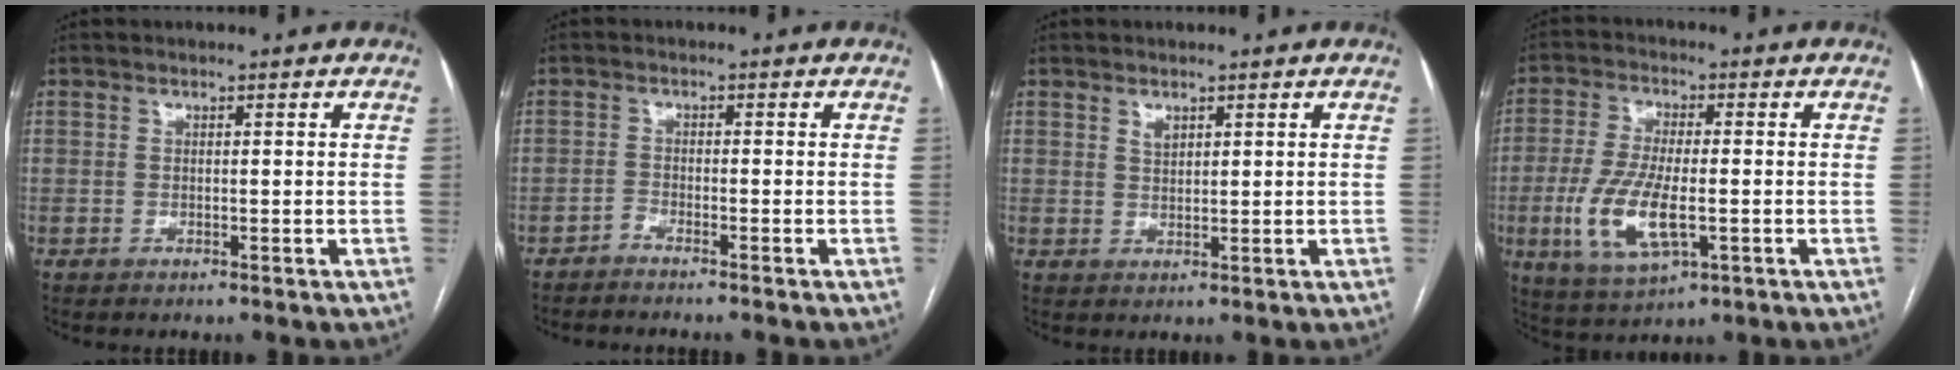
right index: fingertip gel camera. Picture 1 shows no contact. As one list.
[{"total": 2.2, "force": [-2.0, -0.4, 0.8], "torque": [-0.008, 0.003, -0.033]}, {"total": 1.6, "force": [1.0, 0.9, 0.9], "torque": [-0.017, 0.000, 0.022]}, {"total": 10.7, "force": [-2.5, 3.6, 9.8], "torque": [-0.211, -0.010, -0.040]}]